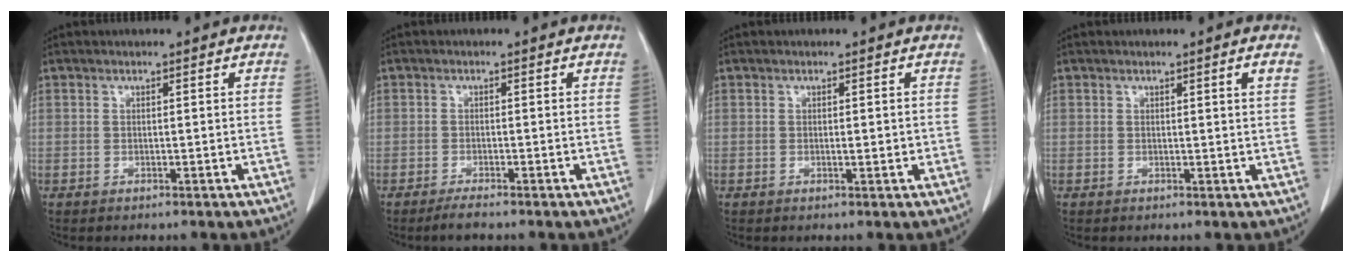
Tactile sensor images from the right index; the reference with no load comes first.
{"total": 1.7, "force": [-1.5, 0.2, 0.8], "torque": [-0.020, -0.003, -0.027]}
{"total": 1.2, "force": [0.0, 0.4, 1.1], "torque": [-0.016, -0.001, 0.001]}
{"total": 1.4, "force": [0.7, -0.3, 1.2], "torque": [-0.016, -0.003, 0.009]}